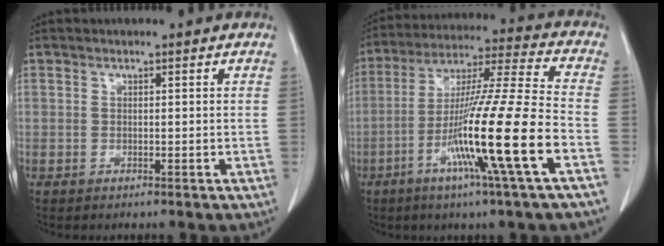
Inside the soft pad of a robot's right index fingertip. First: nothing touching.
{"total": 17.9, "force": [-6.4, -1.7, 16.6], "torque": [-0.309, -0.019, -0.120]}